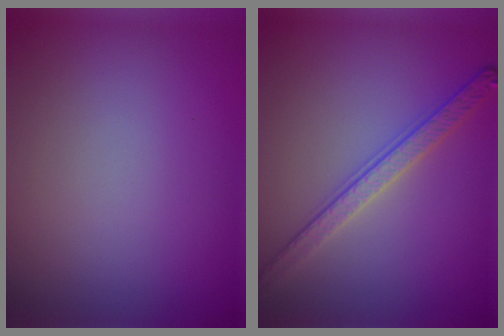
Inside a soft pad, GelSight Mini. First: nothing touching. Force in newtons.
{"total": 3.3, "press": 2.9, "slide": 1.5}